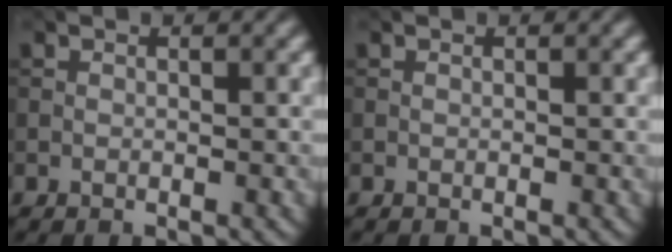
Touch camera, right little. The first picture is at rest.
{"total": 0.0}